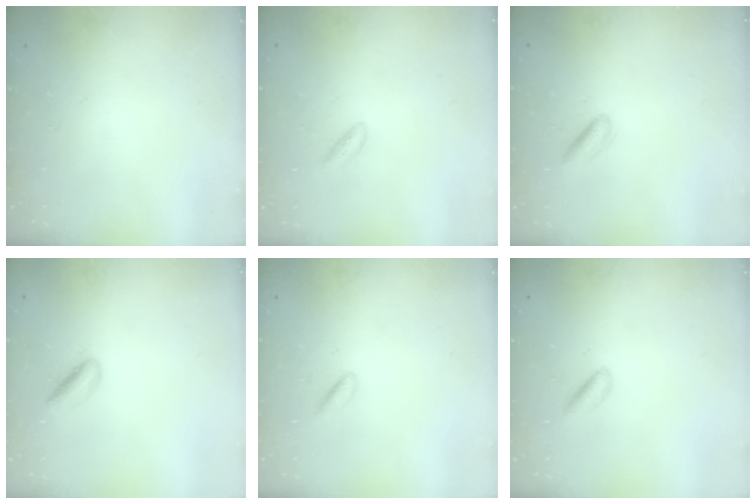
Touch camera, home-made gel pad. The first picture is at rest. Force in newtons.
{"total": 2.3, "press": 2.0, "slide": 1.0}
{"total": 2.8, "press": 2.6, "slide": 0.8}
{"total": 2.5, "press": 2.5, "slide": 0.5}
{"total": 0.8, "press": 0.7, "slide": 0.4}
{"total": 1.9, "press": 1.8, "slide": 0.7}